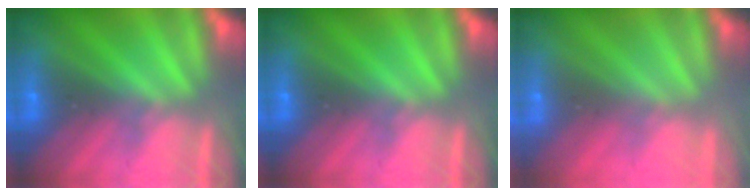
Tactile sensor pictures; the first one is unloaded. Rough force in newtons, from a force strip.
{"total": 0.0}
{"total": 2.9}